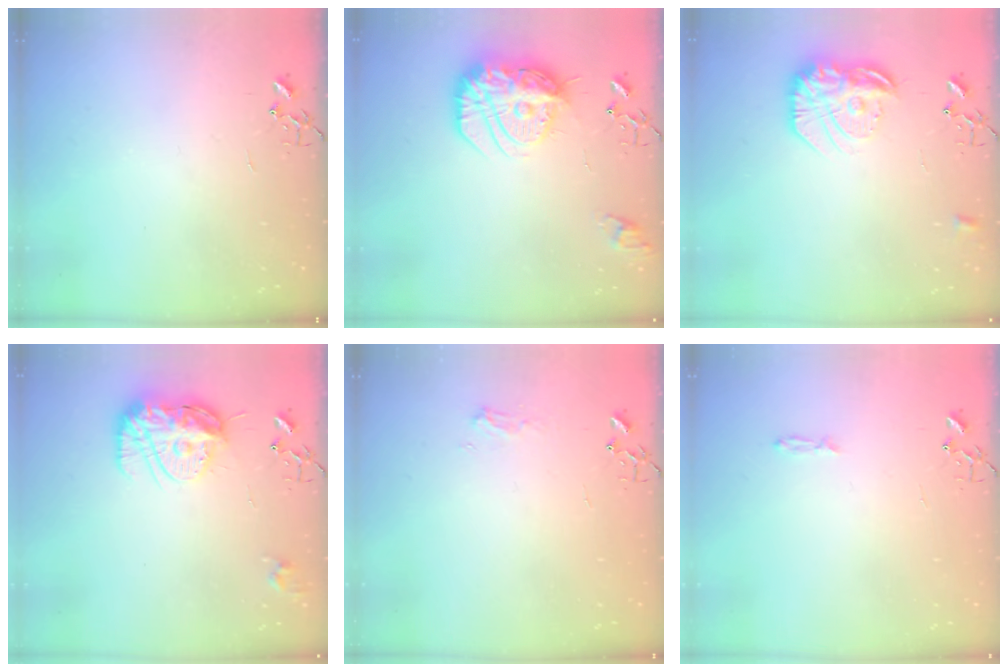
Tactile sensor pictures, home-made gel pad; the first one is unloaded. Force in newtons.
{"total": 18.9, "press": 18.8, "slide": 1.8}
{"total": 18.3, "press": 18.2, "slide": 1.3}
{"total": 14.9, "press": 14.8, "slide": 1.2}
{"total": 6.0, "press": 6.0, "slide": 0.7}
{"total": 3.4, "press": 3.4, "slide": 0.4}